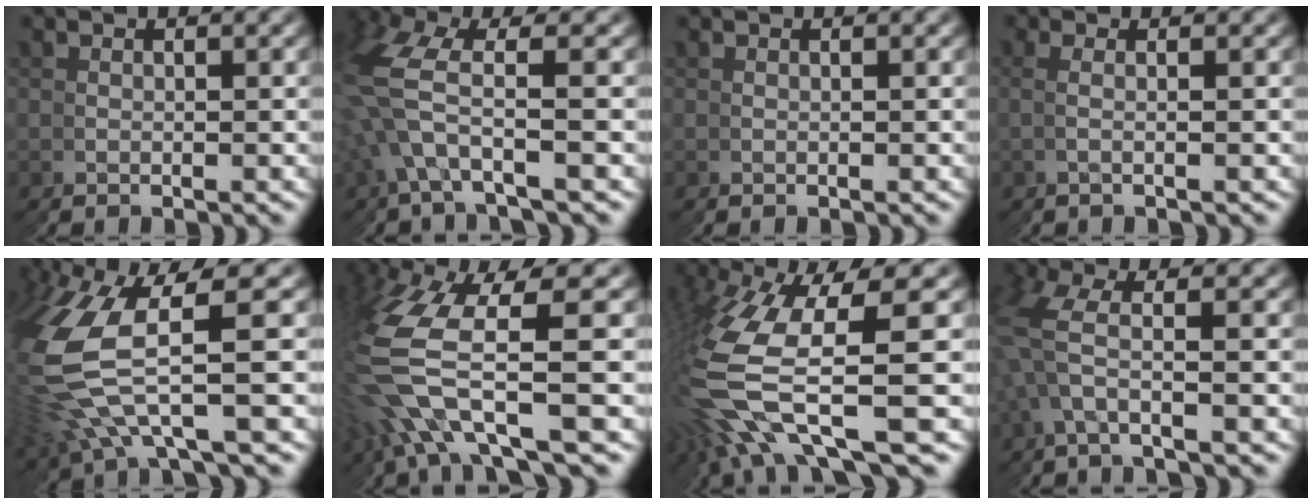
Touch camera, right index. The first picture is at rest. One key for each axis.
{"total": 3.1, "fx": 1.7, "fy": 1.5, "fz": 2.1, "tx": -0.084, "ty": 0.008, "tz": 0.032}
{"total": 0.0}
{"total": 1.7, "fx": 0.2, "fy": -1.6, "fz": 0.0, "tx": -0.003, "ty": 0.010, "tz": 0.000}
{"total": 7.2, "fx": 1.3, "fy": 4.4, "fz": 5.6, "tx": -0.160, "ty": 0.001, "tz": 0.024}
{"total": 5.3, "fx": 1.5, "fy": 2.3, "fz": 4.5, "tx": -0.139, "ty": 0.010, "tz": 0.021}
{"total": 6.5, "fx": 1.1, "fy": 2.6, "fz": 5.8, "tx": -0.171, "ty": 0.006, "tz": 0.022}
{"total": 2.7, "fx": 1.8, "fy": 1.4, "fz": 1.6, "tx": -0.065, "ty": 0.012, "tz": 0.031}